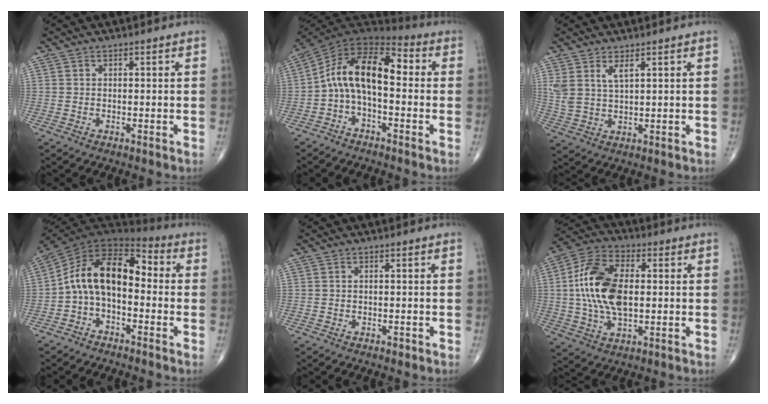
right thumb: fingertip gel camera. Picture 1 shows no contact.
{"total": 13.2, "force": [-0.6, 7.0, 11.2], "torque": [-0.177, 0.057, -0.025]}
{"total": 4.6, "force": [2.5, 1.6, 3.5], "torque": [-0.079, -0.012, 0.059]}
{"total": 13.6, "force": [-1.3, 8.1, 10.8], "torque": [-0.166, 0.065, -0.038]}
{"total": 0.9, "force": [-0.5, 0.4, 0.5], "torque": [-0.008, -0.001, -0.008]}
{"total": 15.6, "force": [0.8, 8.5, 13.1], "torque": [-0.261, 0.015, 0.012]}